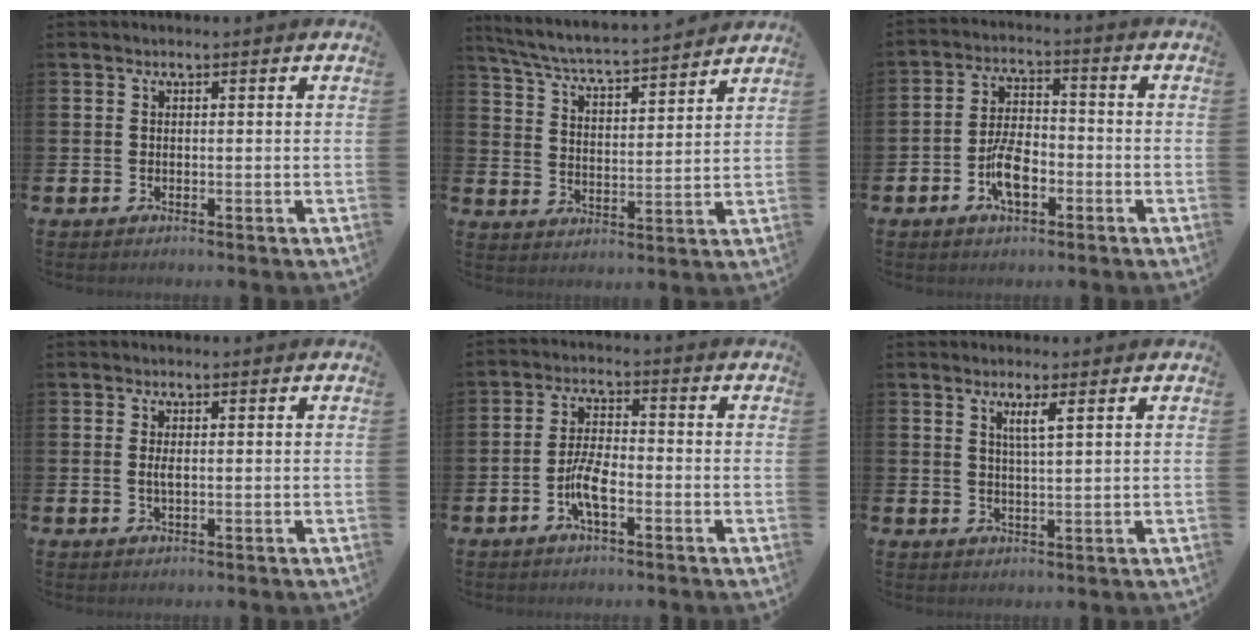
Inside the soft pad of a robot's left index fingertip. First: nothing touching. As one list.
[{"total": 5.4, "force": [5.2, 0.0, 1.5], "torque": [-0.055, -0.045, 0.085]}, {"total": 6.0, "force": [-2.3, 3.0, 4.7], "torque": [-0.083, 0.005, -0.047]}, {"total": 1.3, "force": [0.1, 0.4, 1.3], "torque": [-0.019, -0.001, 0.000]}, {"total": 4.8, "force": [-1.7, 1.6, 4.1], "torque": [-0.084, 0.005, -0.035]}, {"total": 2.6, "force": [1.8, 0.0, 1.8], "torque": [-0.033, -0.003, 0.030]}]